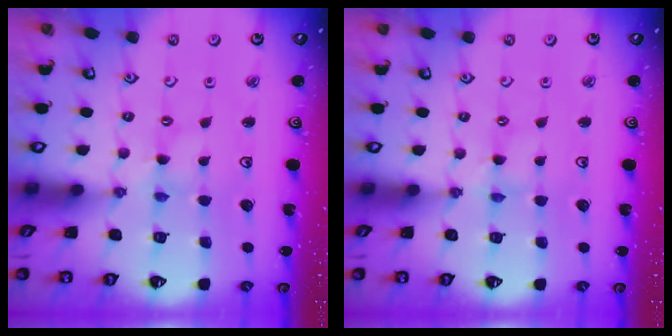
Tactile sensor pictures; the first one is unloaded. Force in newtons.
{"total": 0.0}